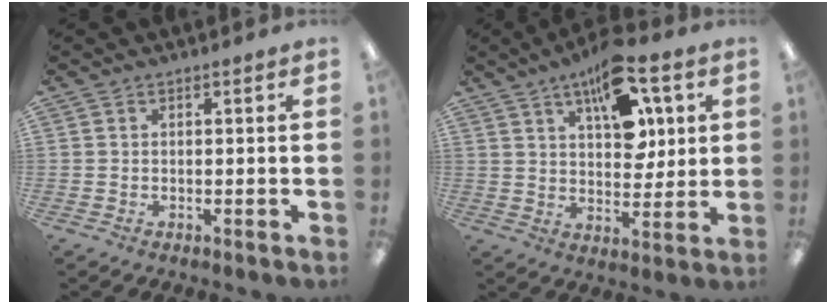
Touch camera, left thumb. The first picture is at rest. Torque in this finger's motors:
{"motor_torque": [-0.18, 0.58, 0.21, -0.20, 0.10]}